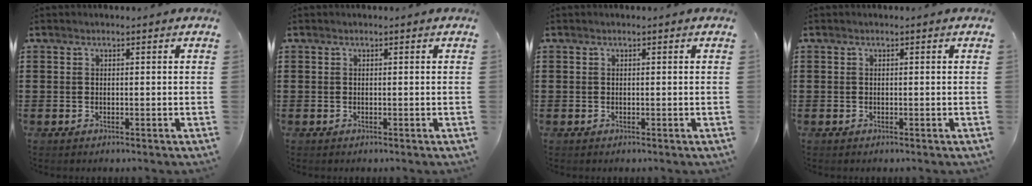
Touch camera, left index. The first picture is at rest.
{"total": 0.0}
{"total": 0.0}
{"total": 0.0}